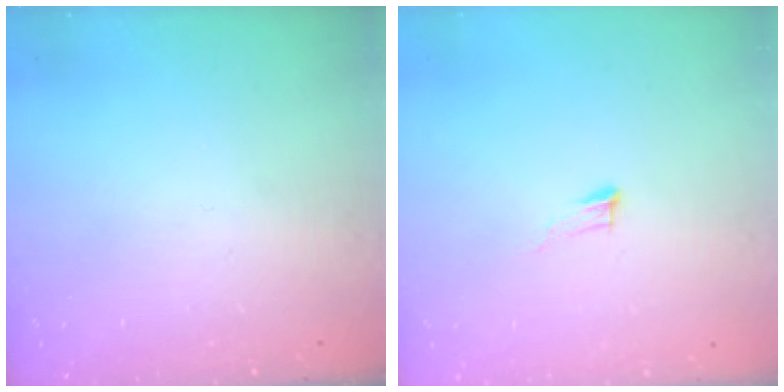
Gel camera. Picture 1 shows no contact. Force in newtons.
{"total": 6.3, "press": 6.2, "slide": 1.0}